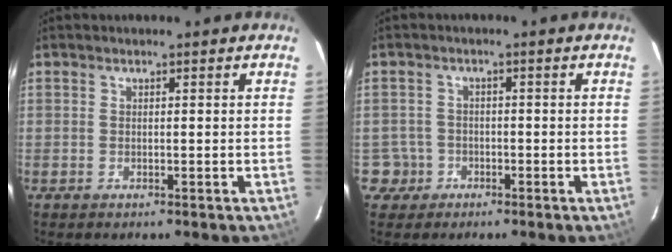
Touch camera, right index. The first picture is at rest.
{"total": 4.0, "force": [-1.6, 3.6, -0.4], "torque": [0.006, 0.022, -0.027]}